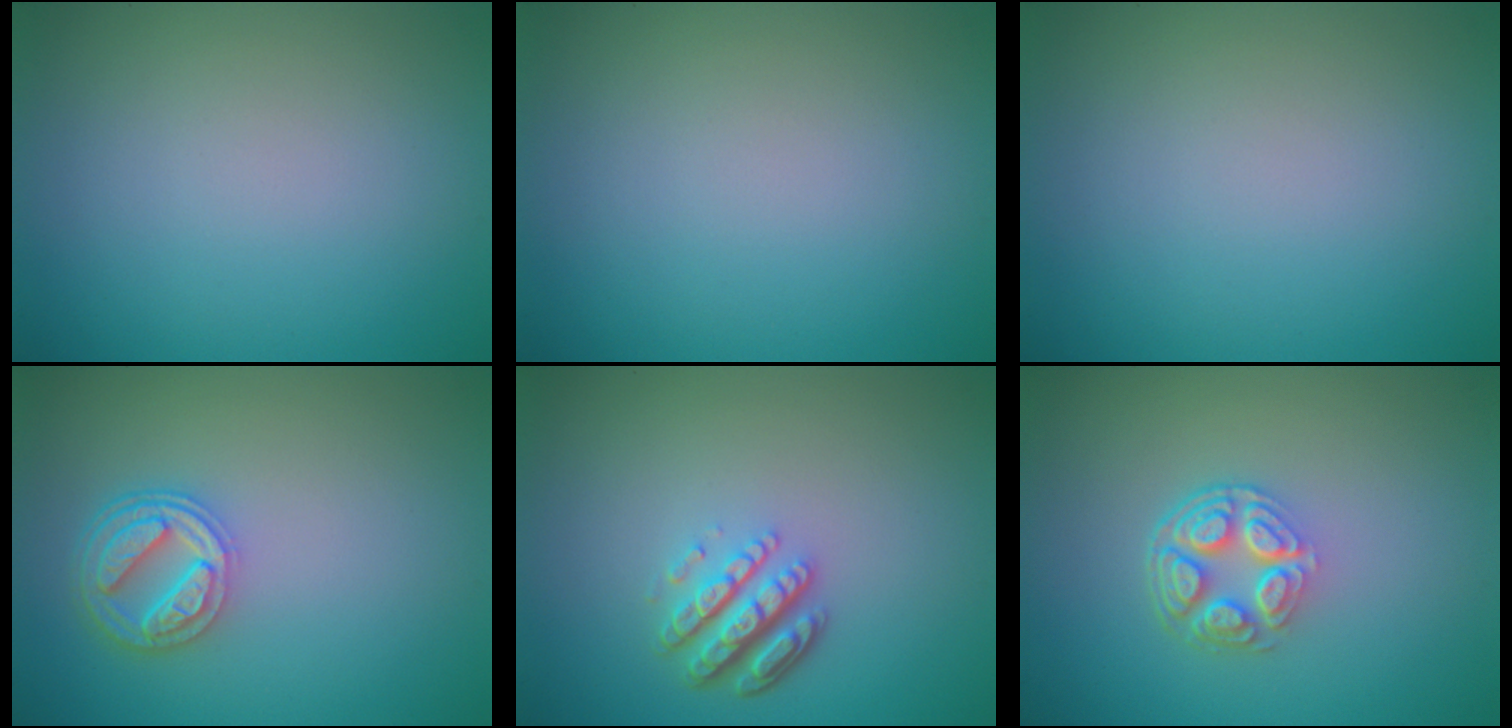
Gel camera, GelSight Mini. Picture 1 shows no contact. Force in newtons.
{"total": 0.0}
{"total": 0.0}
{"total": 4.5, "press": 3.5, "slide": 2.8}
{"total": 4.4, "press": 3.2, "slide": 3.0}
{"total": 4.4, "press": 3.2, "slide": 3.0}